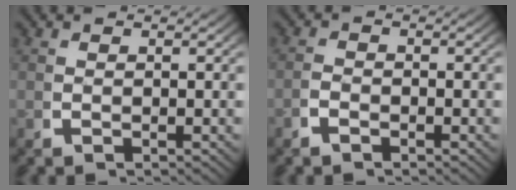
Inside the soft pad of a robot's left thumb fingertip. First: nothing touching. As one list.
[{"total": 1.1, "force": [-0.9, 0.4, 0.4], "torque": [-0.006, -0.004, -0.021]}]